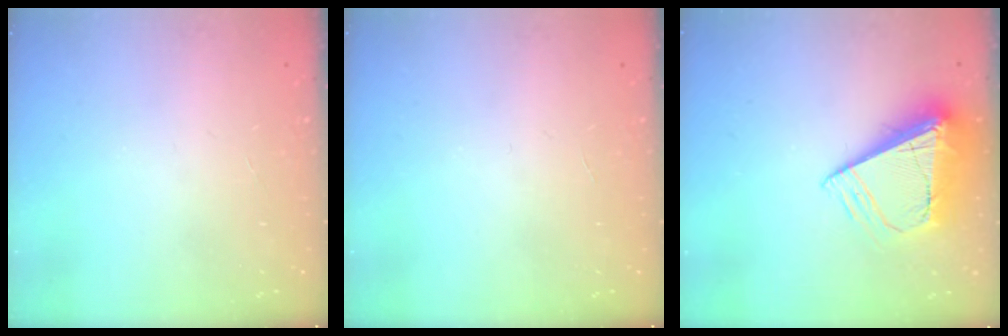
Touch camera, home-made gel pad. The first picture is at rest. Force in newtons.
{"total": 0.0}
{"total": 11.8, "press": 11.7, "slide": 1.5}